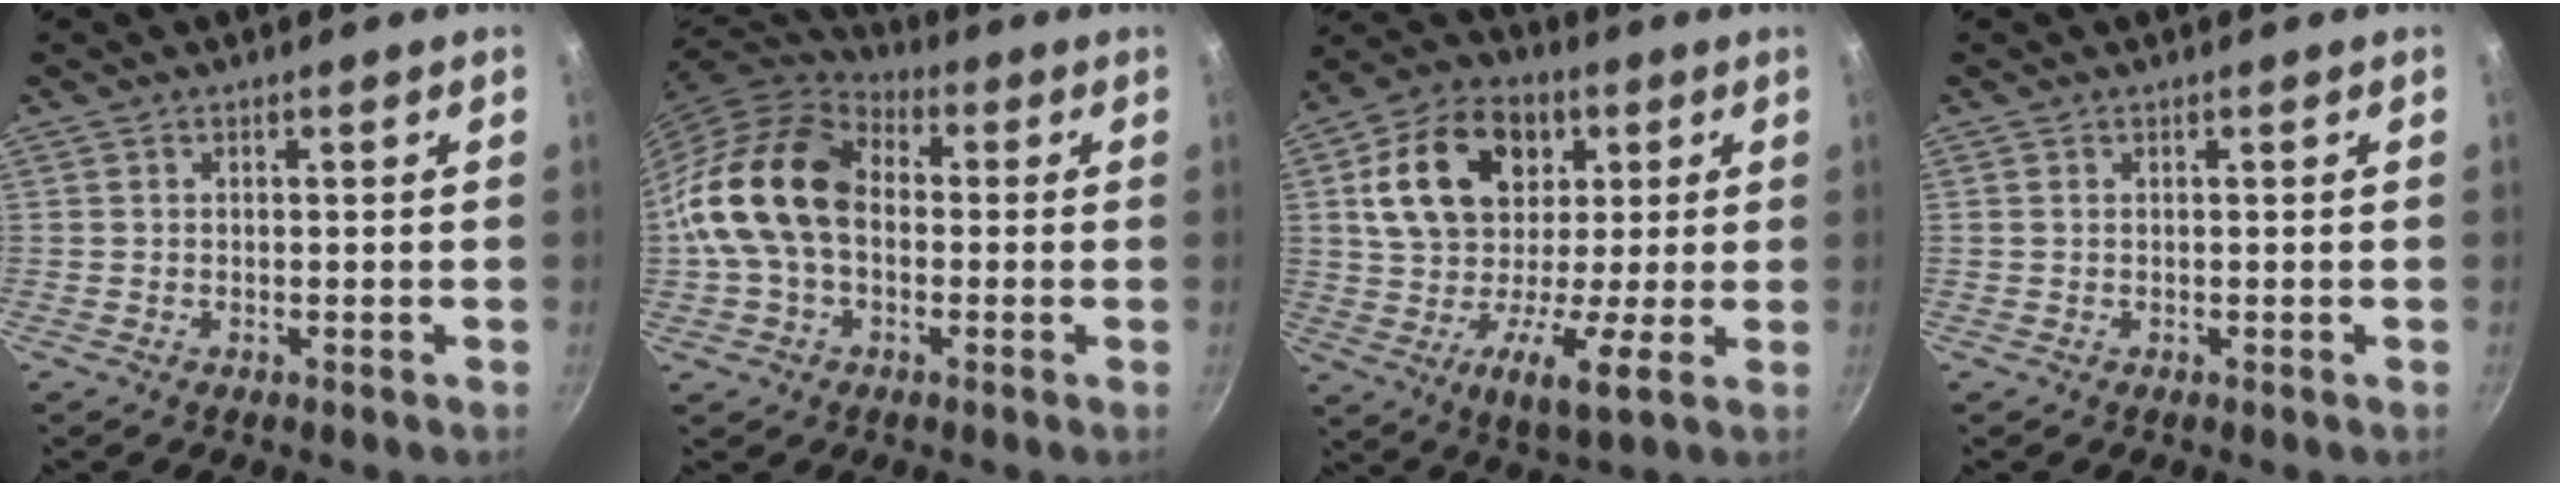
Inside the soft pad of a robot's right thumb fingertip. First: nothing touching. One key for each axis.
{"total": 17.3, "fx": -0.1, "fy": 12.1, "fz": 12.3, "tx": -0.213, "ty": 0.037, "tz": -0.016}
{"total": 19.2, "fx": 4.8, "fy": 13.0, "fz": 13.3, "tx": -0.209, "ty": 0.010, "tz": 0.063}
{"total": 0.0}